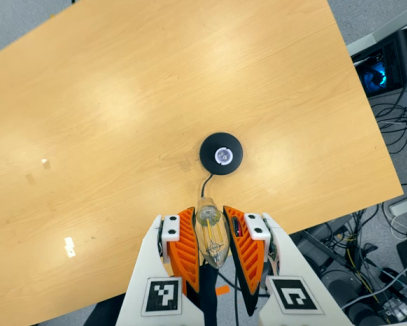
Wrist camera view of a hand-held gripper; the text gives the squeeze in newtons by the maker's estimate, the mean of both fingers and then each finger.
{"total": 22.4, "left": 24.5, "right": 20.4}